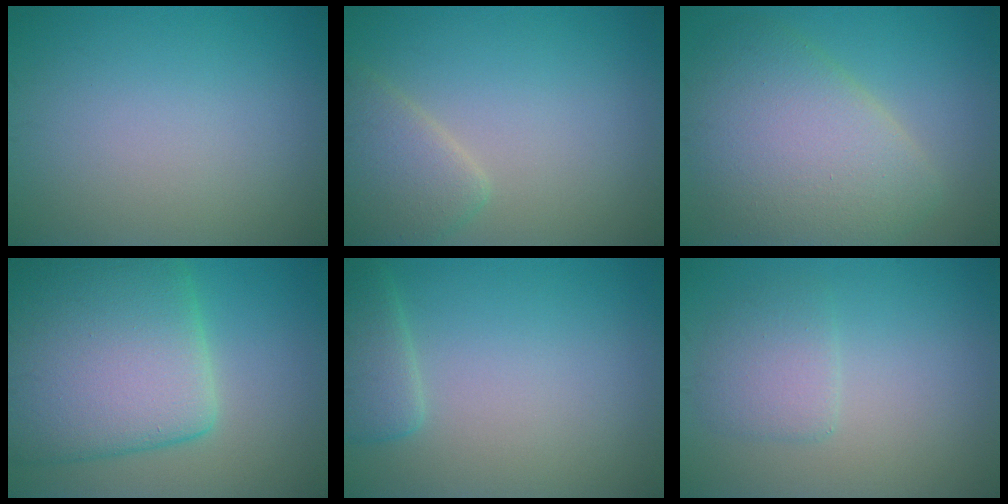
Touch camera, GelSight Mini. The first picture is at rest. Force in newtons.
{"total": 3.4, "press": 3.4, "slide": 0.2}
{"total": 8.2, "press": 8.2, "slide": 0.5}
{"total": 13.2, "press": 13.2, "slide": 0.5}
{"total": 2.6, "press": 2.6, "slide": 0.2}
{"total": 2.5, "press": 2.5, "slide": 0.2}